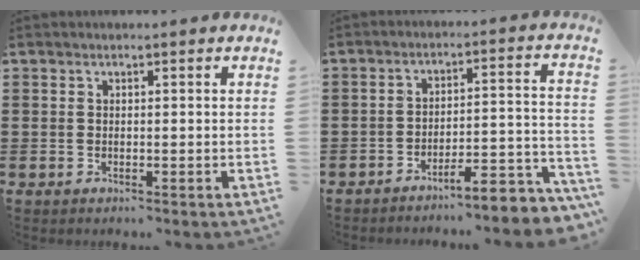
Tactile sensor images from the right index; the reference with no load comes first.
{"total": 5.4, "force": [-4.9, 0.1, 2.2], "torque": [-0.036, -0.015, -0.095]}